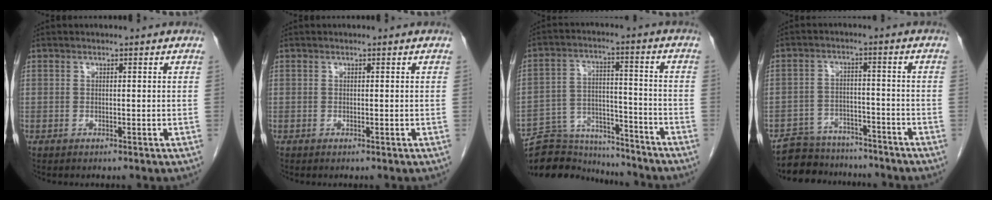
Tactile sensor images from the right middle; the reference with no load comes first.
{"total": 0.0}
{"total": 14.9, "force": [-14.2, 4.1, 2.1], "torque": [-0.039, 0.040, -0.218]}
{"total": 9.5, "force": [-8.6, 4.0, 0.9], "torque": [-0.005, 0.021, -0.127]}